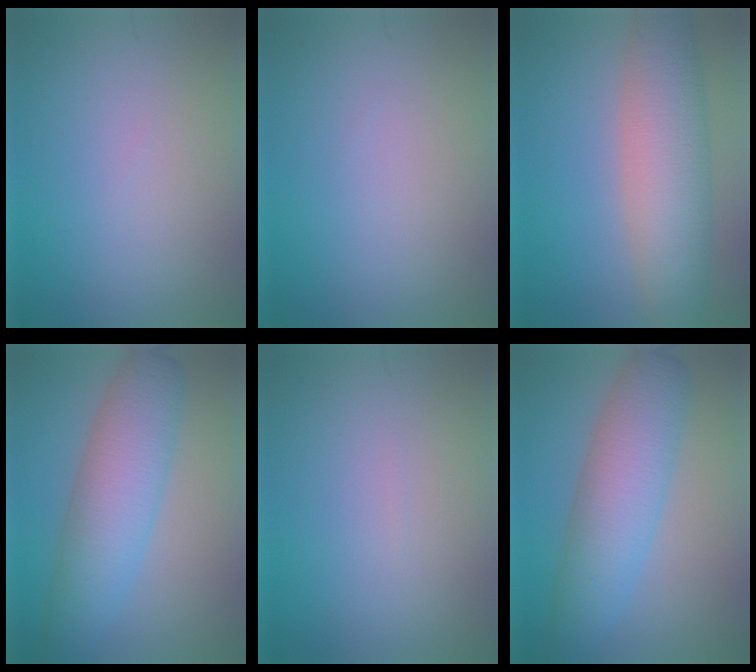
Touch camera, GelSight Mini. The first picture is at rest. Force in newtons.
{"total": 0.0}
{"total": 7.6, "press": 7.6, "slide": 0.3}
{"total": 7.2, "press": 7.2, "slide": 0.3}
{"total": 0.0}
{"total": 7.2, "press": 7.2, "slide": 0.3}